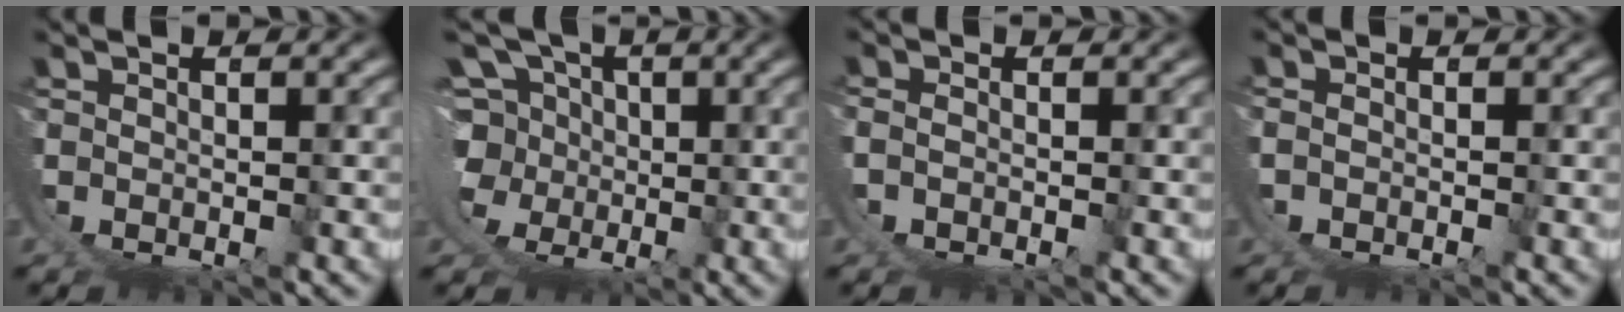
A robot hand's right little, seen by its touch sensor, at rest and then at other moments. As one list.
[{"total": 10.8, "force": [0.2, 9.7, 4.9], "torque": [-0.115, -0.037, 0.001]}, {"total": 1.0, "force": [-0.5, -0.7, 0.5], "torque": [-0.005, 0.000, -0.009]}, {"total": 1.4, "force": [-1.3, -0.5, 0.4], "torque": [-0.001, -0.001, -0.021]}]